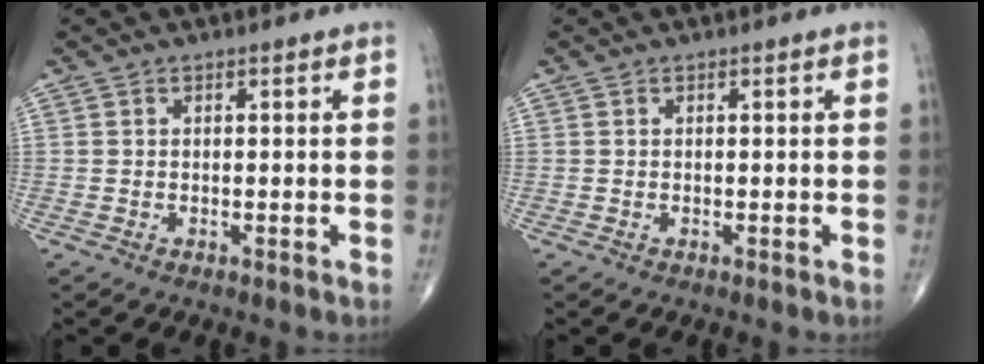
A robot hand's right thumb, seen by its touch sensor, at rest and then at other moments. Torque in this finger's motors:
{"motor_torque": [-0.53, -0.39, -0.03, 0.03, 0.00]}